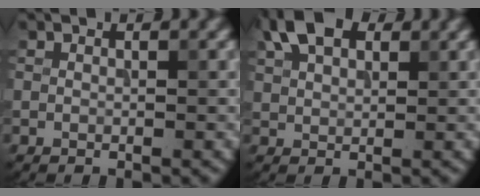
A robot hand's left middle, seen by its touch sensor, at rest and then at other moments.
{"total": 5.3, "force": [2.9, 3.0, 3.3], "torque": [-0.072, 0.014, 0.052]}